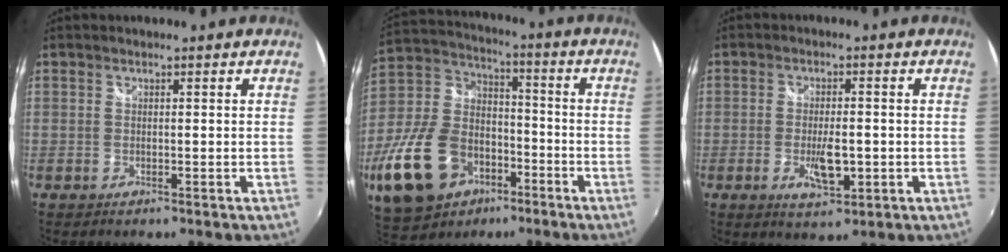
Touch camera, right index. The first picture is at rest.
{"total": 22.5, "force": [-10.9, 14.6, 13.2], "torque": [-0.306, 0.002, -0.177]}
{"total": 6.1, "force": [-1.6, 2.3, 5.4], "torque": [-0.100, -0.010, -0.024]}